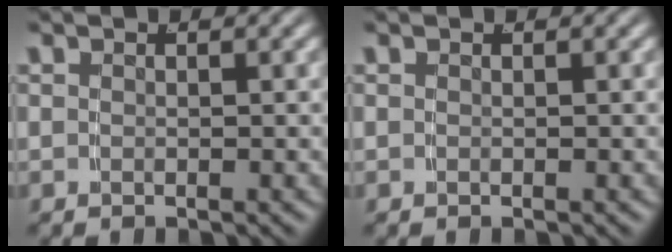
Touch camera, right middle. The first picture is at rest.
{"total": 0.0}